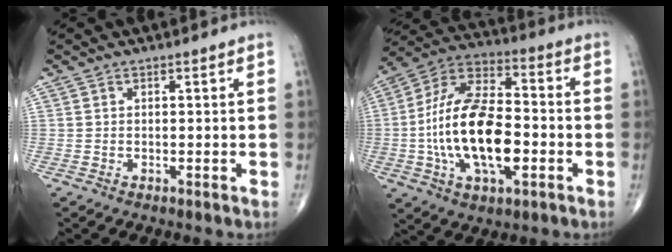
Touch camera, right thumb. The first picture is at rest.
{"total": 20.7, "force": [-3.2, 10.2, 17.8], "torque": [-0.332, 0.029, -0.057]}